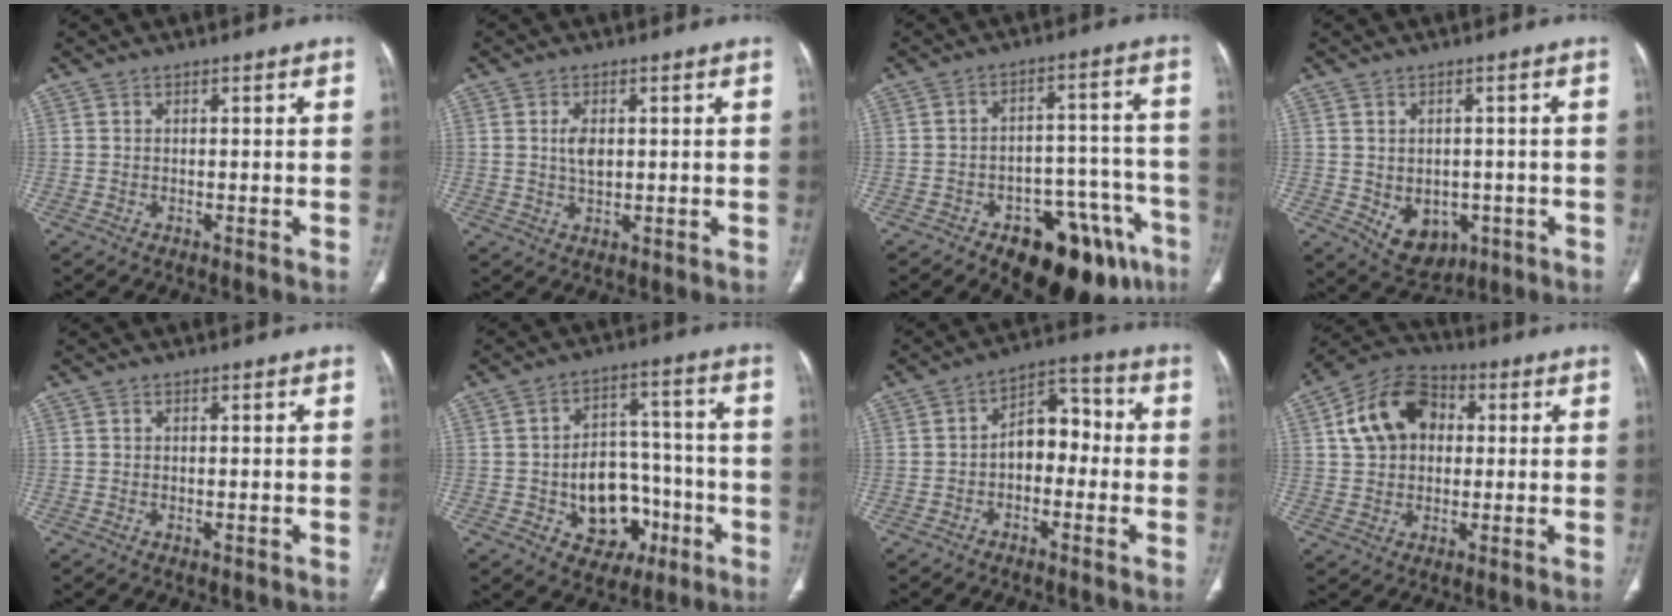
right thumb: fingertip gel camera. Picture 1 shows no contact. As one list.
[{"total": 3.4, "force": [0.6, 1.9, 2.7], "torque": [-0.042, -0.003, 0.013]}, {"total": 18.9, "force": [-11.1, 8.8, 12.4], "torque": [-0.094, 0.080, -0.146]}, {"total": 8.1, "force": [-2.2, 6.1, 4.8], "torque": [-0.051, 0.005, -0.012]}, {"total": 0.6, "force": [-0.1, 0.3, 0.5], "torque": [-0.011, -0.003, 0.000]}, {"total": 14.0, "force": [-4.4, 10.3, 8.3], "torque": [-0.074, 0.046, -0.051]}, {"total": 8.3, "force": [-1.1, 5.6, 6.1], "torque": [-0.057, 0.040, -0.032]}, {"total": 13.4, "force": [2.9, 10.0, 8.5], "torque": [-0.126, 0.017, 0.040]}]